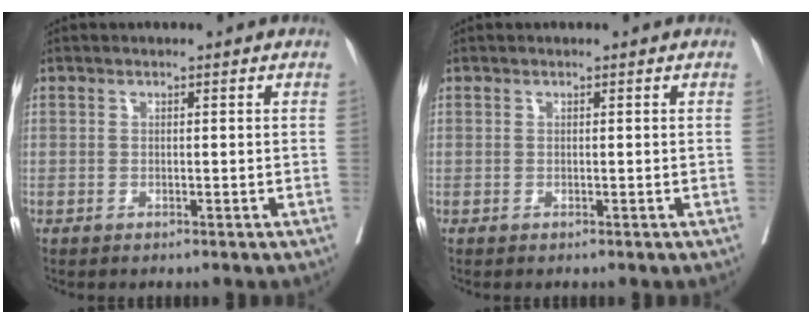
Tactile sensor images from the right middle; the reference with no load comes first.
{"total": 0.0}